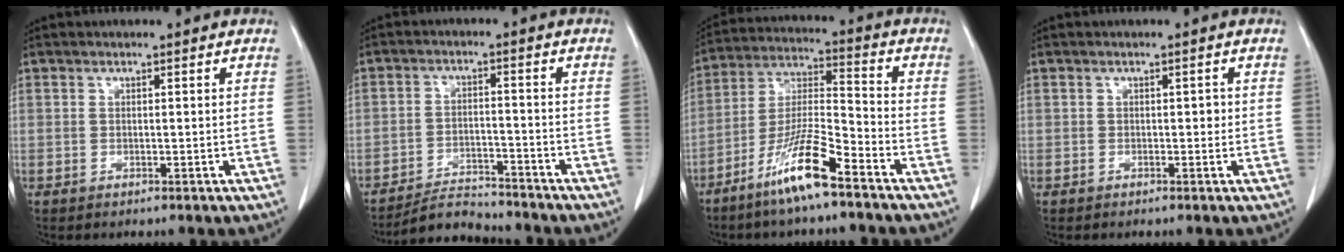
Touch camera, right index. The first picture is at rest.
{"total": 5.7, "force": [-5.7, 0.8, -0.2], "torque": [0.002, -0.002, -0.094]}
{"total": 11.4, "force": [-7.6, 0.6, 8.5], "torque": [-0.172, -0.021, -0.150]}
{"total": 1.0, "force": [0.0, 0.6, 0.8], "torque": [-0.008, 0.006, -0.001]}